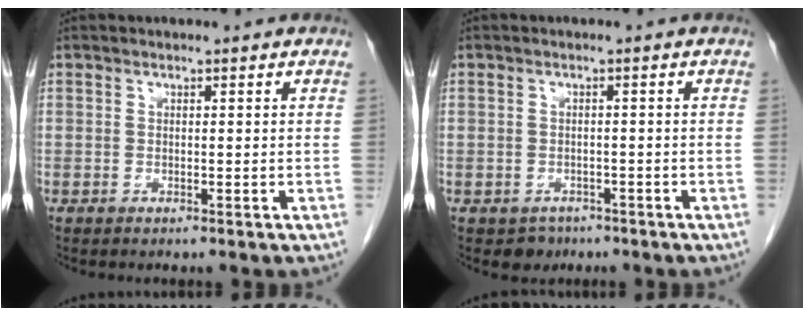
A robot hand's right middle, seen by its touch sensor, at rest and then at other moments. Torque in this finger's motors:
{"motor_torque": [-0.30, -0.41, 0.00, -0.01]}